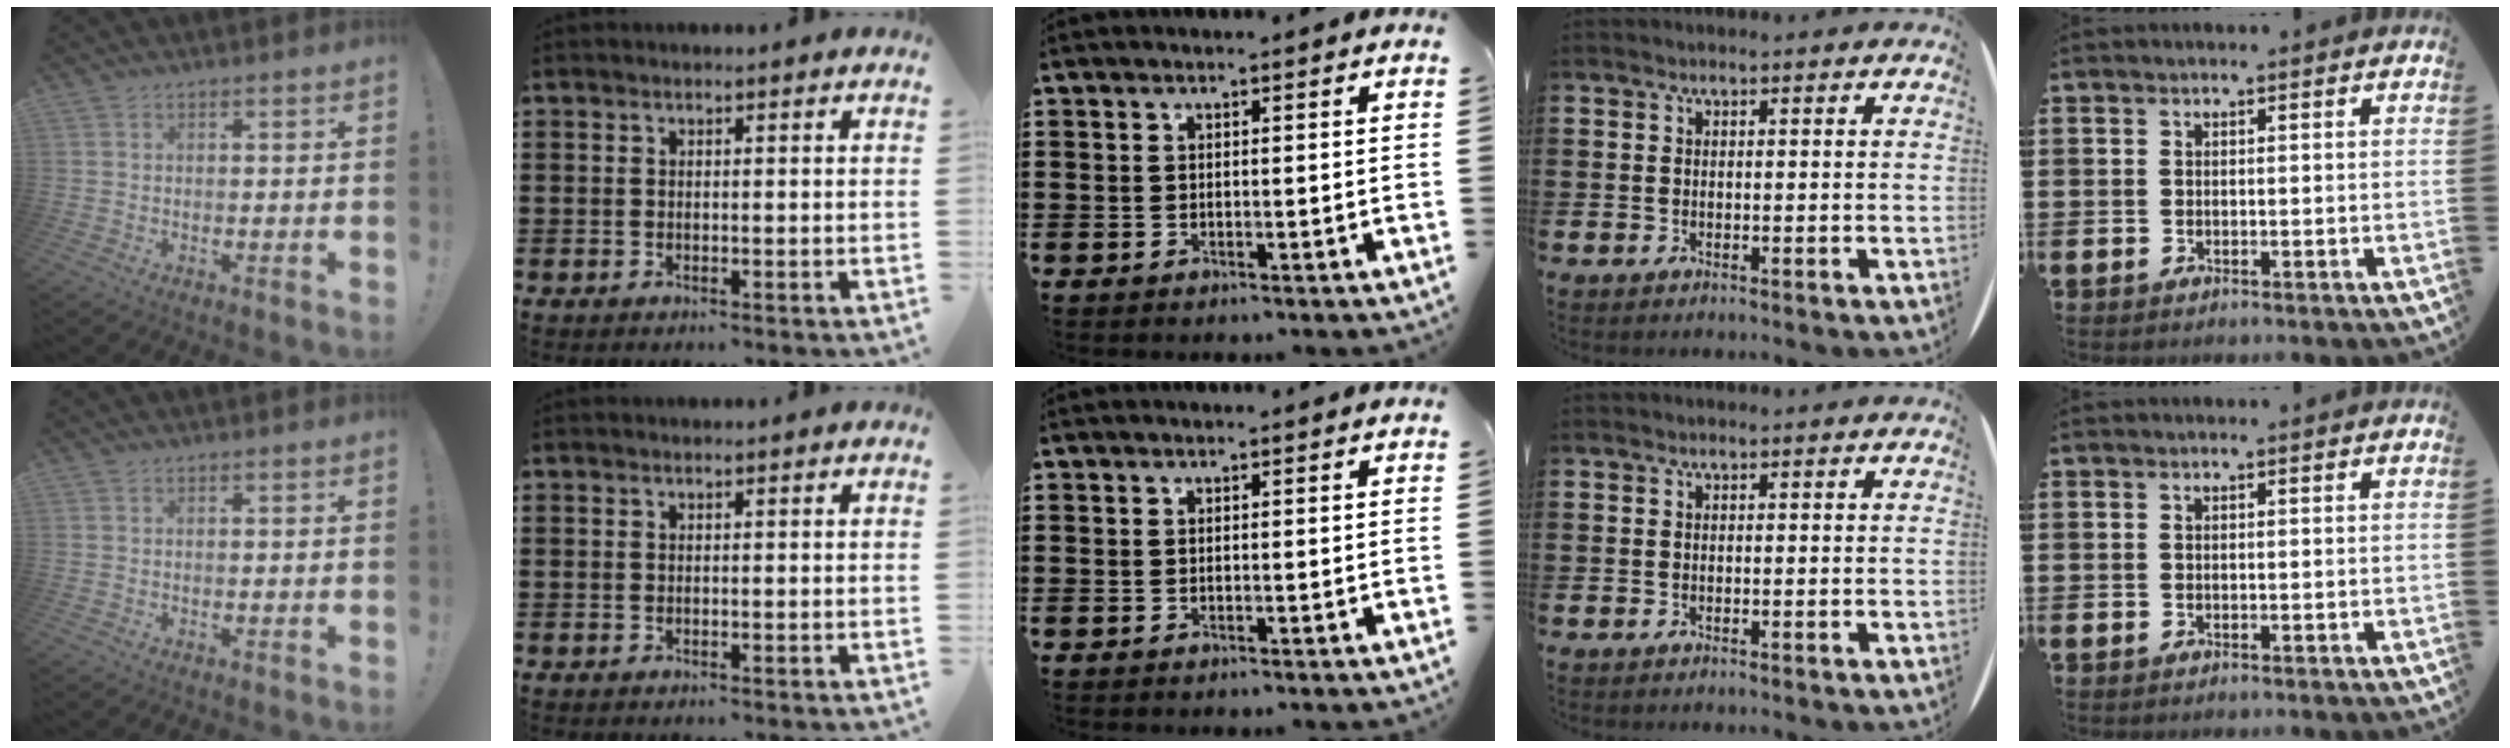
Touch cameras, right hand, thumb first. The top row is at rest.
{}